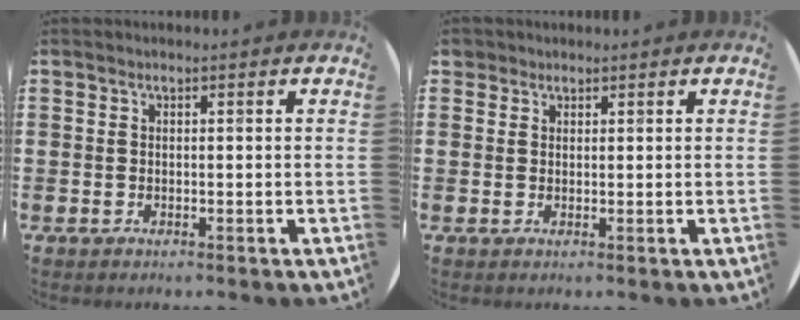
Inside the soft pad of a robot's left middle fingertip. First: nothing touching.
{"total": 1.2, "force": [1.0, 0.7, 0.0], "torque": [0.006, 0.001, 0.018]}